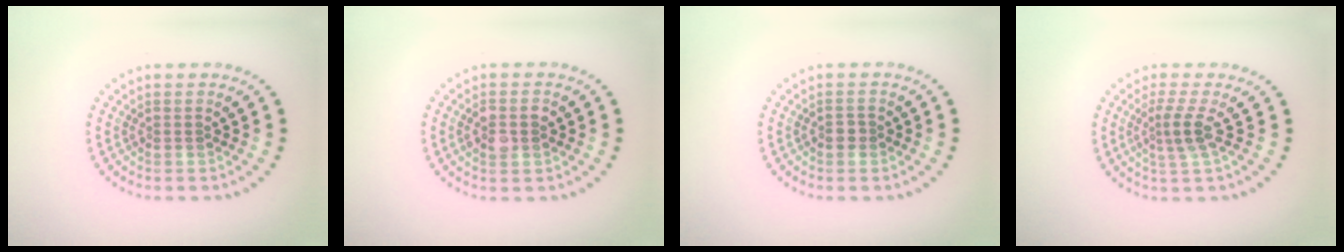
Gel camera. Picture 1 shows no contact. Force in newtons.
{"total": 2.0, "press": 2.0, "slide": 0.2}
{"total": 1.1, "press": 1.0, "slide": 0.4}
{"total": 2.5, "press": 1.8, "slide": 1.7}